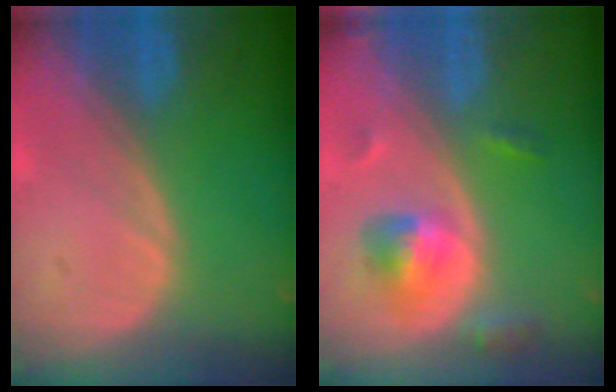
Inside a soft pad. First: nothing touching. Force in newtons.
{"total": 5.6, "press": 5.3, "slide": 1.8}